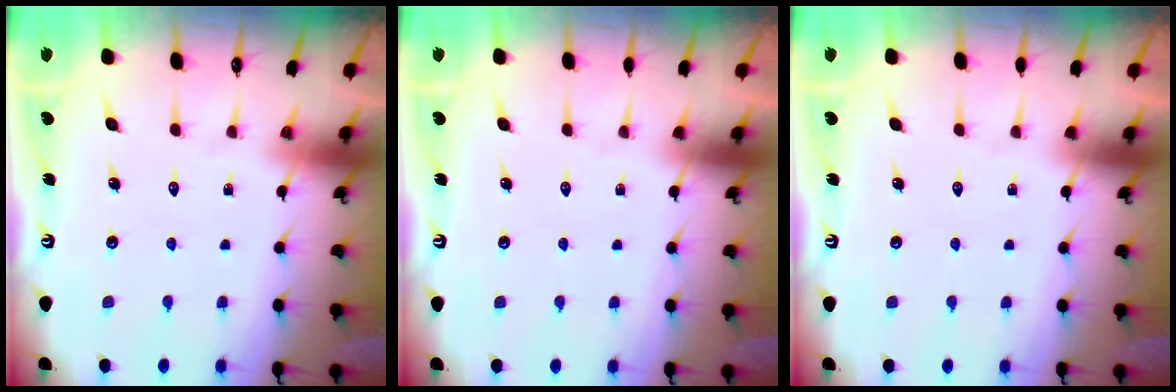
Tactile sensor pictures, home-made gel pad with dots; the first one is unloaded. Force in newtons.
{"total": 0.0}
{"total": 0.0}